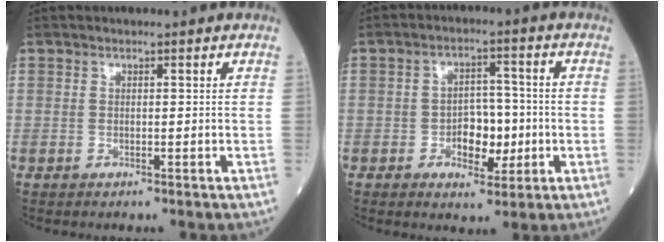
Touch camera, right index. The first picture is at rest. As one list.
[{"total": 6.1, "force": [-1.4, 3.5, 4.8], "torque": [-0.073, 0.009, -0.016]}]